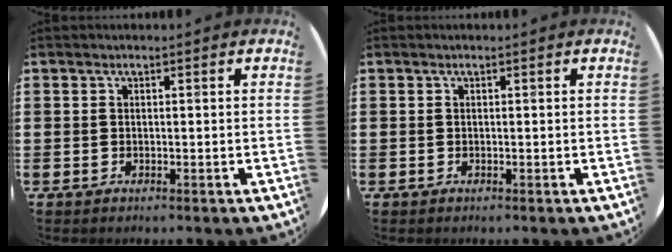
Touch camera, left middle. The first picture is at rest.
{"total": 0.0}